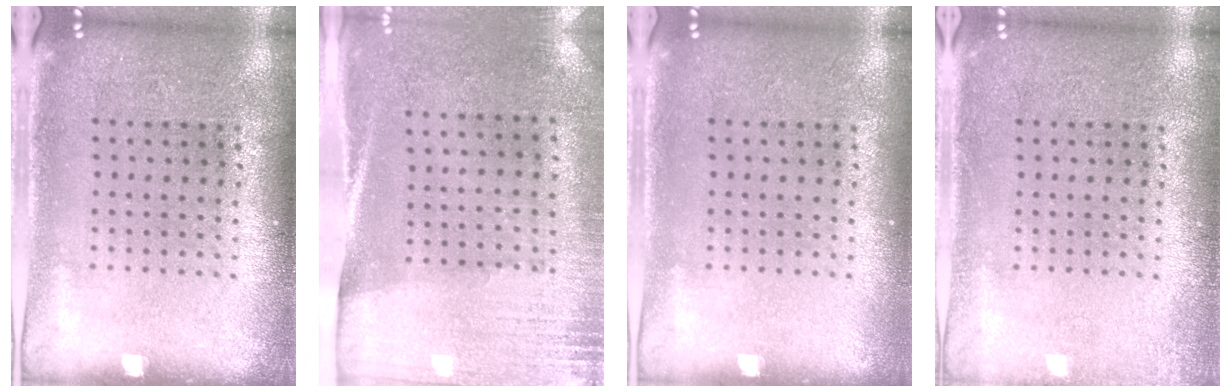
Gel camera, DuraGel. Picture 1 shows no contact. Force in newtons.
{"total": 2.7, "press": 2.3, "slide": 1.4}
{"total": 0.0}
{"total": 1.4, "press": 1.4, "slide": 0.2}